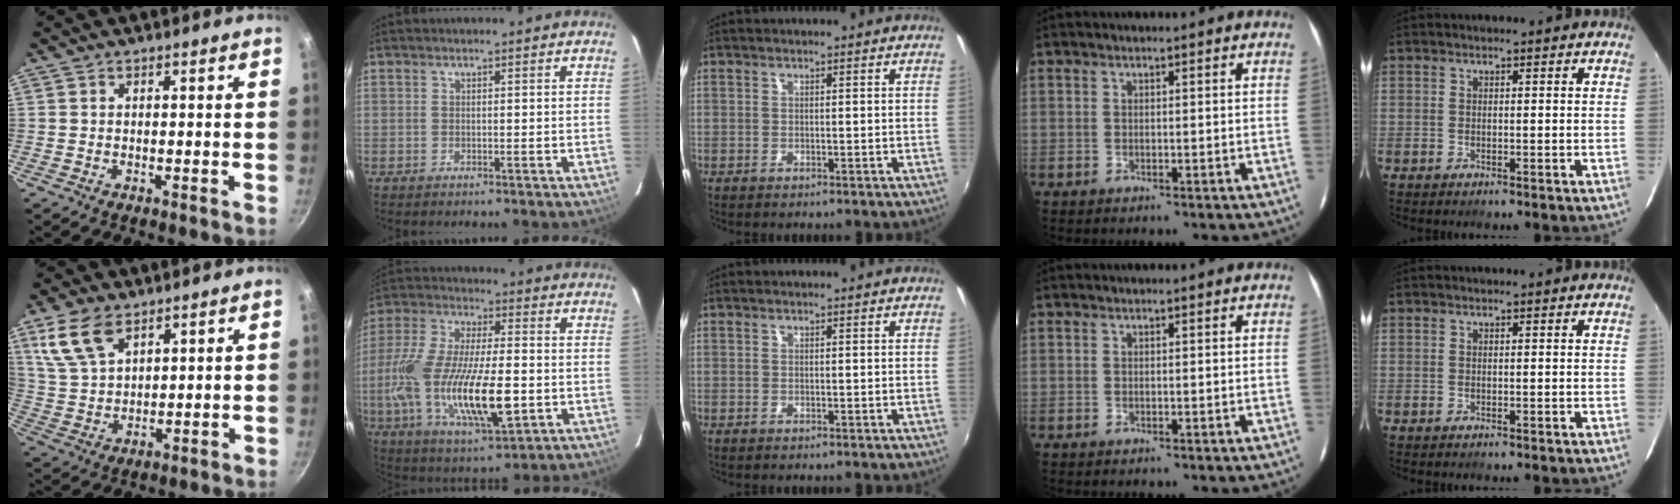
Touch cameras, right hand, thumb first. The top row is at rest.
{"thumb": {"total": 9.9, "force": [5.9, 5.2, 6.0], "torque": [-0.111, -0.017, 0.128]}, "index": {"total": 22.4, "force": [-4.8, 7.4, 20.6], "torque": [-0.416, -0.030, -0.083]}}